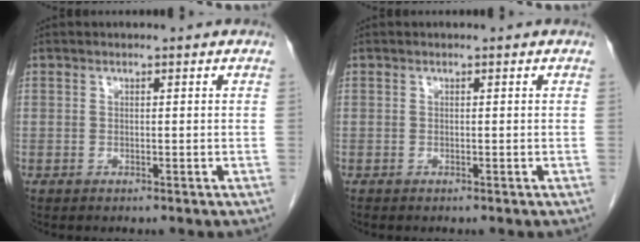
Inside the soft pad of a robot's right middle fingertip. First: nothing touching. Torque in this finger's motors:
{"motor_torque": [0.20, 0.02, -0.07, 0.00]}